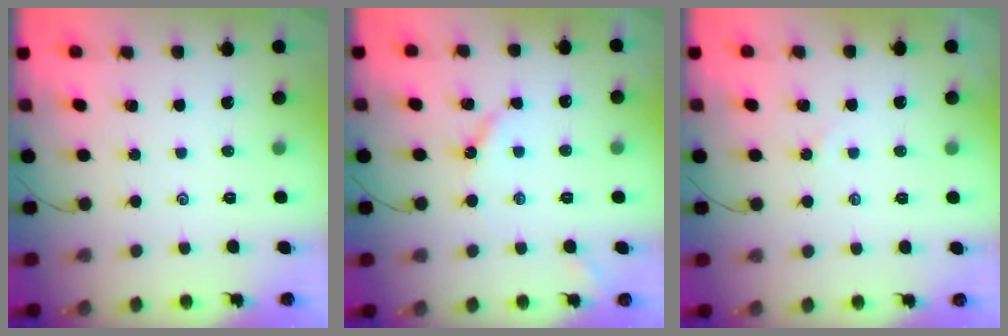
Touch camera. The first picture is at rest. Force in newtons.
{"total": 3.3, "press": 3.3, "slide": 0.3}
{"total": 1.7, "press": 1.7, "slide": 0.3}